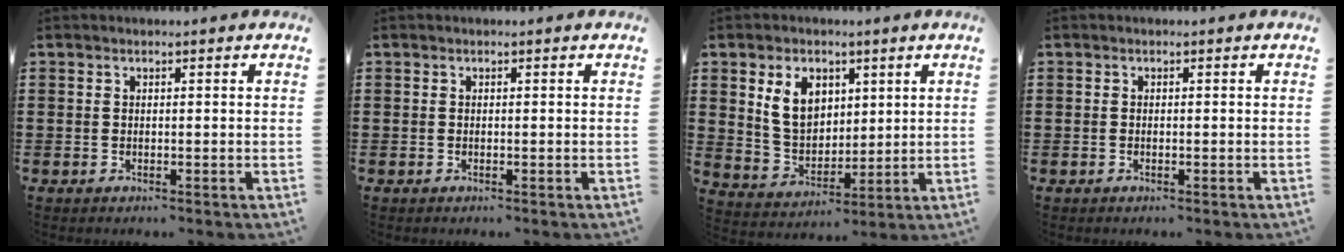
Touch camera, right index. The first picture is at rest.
{"total": 0.0}
{"total": 7.9, "force": [2.7, 5.7, 4.9], "torque": [-0.107, 0.008, 0.046]}
{"total": 0.0}